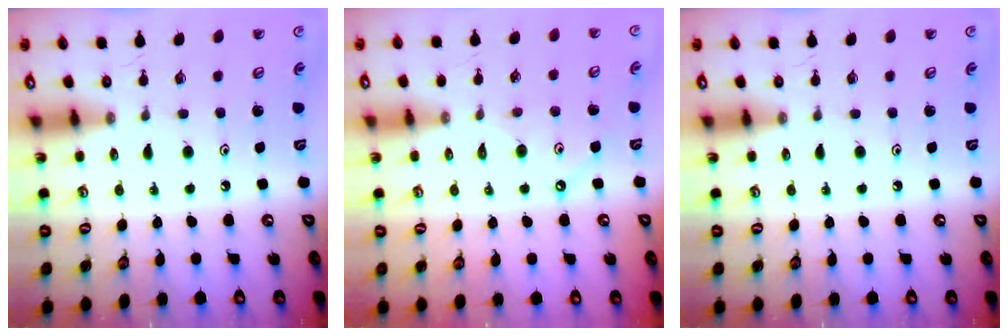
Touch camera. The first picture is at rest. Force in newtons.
{"total": 2.6, "press": 2.6, "slide": 0.4}
{"total": 0.0}